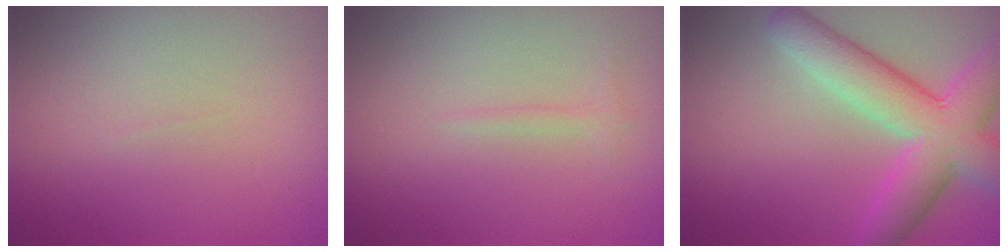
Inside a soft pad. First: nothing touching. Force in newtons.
{"total": 0.7, "press": 0.7, "slide": 0.1}
{"total": 7.7, "press": 7.7, "slide": 0.2}